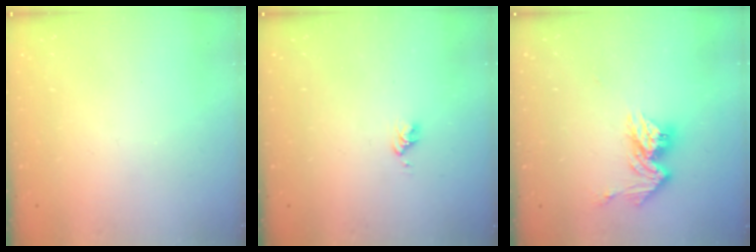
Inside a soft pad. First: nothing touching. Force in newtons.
{"total": 2.8, "press": 2.8, "slide": 0.3}
{"total": 11.2, "press": 11.2, "slide": 0.9}